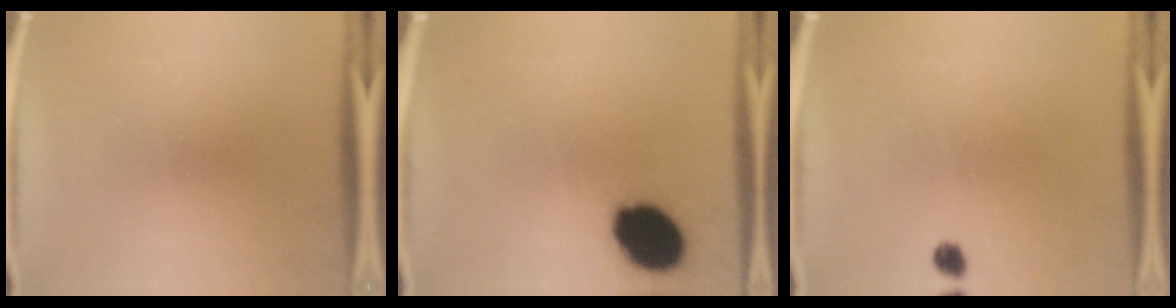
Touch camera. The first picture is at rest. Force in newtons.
{"total": 14.4}
{"total": 1.8}